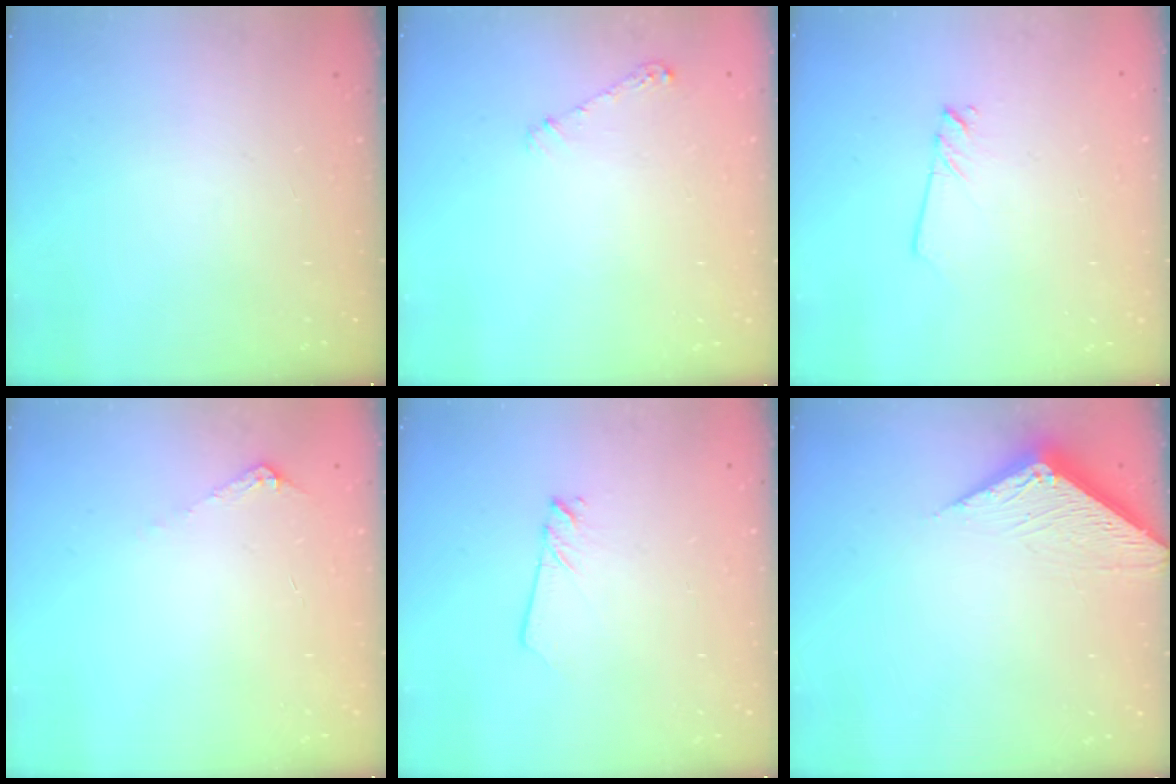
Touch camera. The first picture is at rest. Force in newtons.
{"total": 4.8, "press": 4.8, "slide": 0.8}
{"total": 2.6, "press": 2.5, "slide": 0.2}
{"total": 5.4, "press": 5.4, "slide": 0.6}
{"total": 1.7, "press": 1.7, "slide": 0.1}
{"total": 6.0, "press": 6.0, "slide": 0.5}